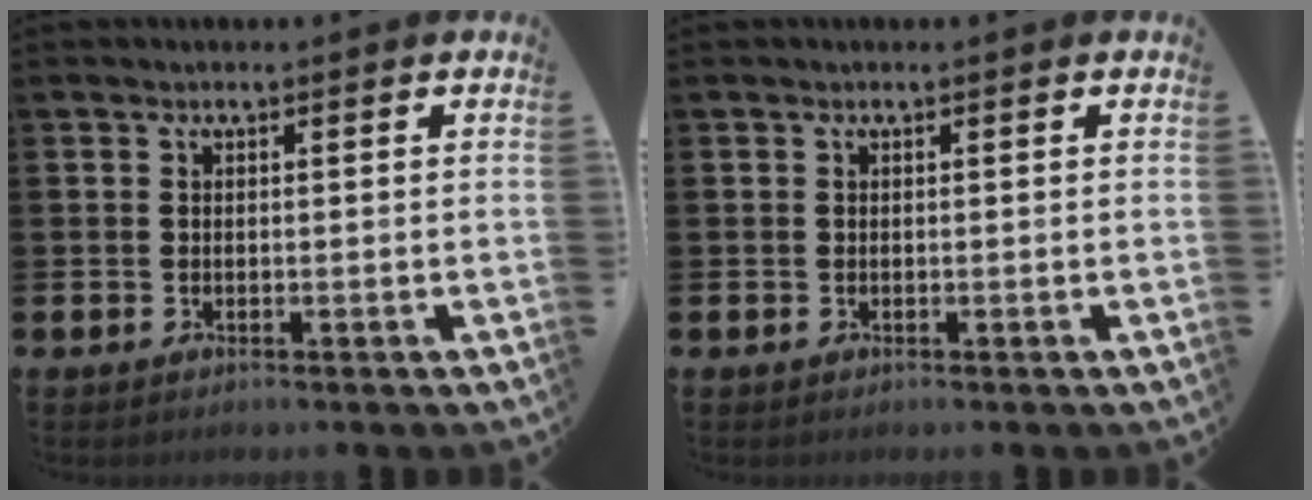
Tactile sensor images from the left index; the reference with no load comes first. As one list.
[{"total": 0.0}]